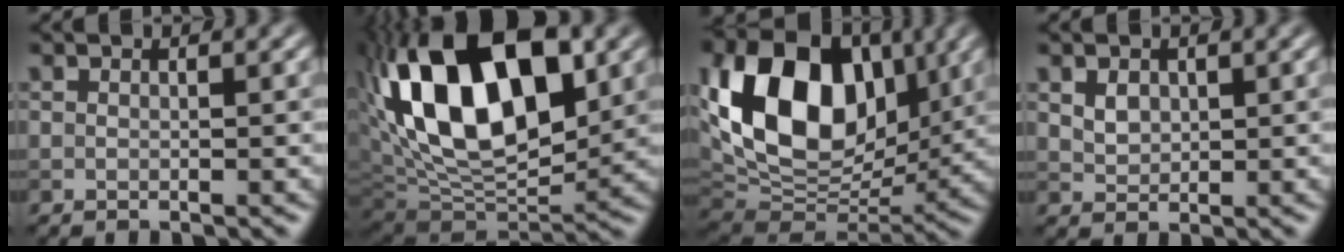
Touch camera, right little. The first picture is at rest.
{"total": 17.0, "force": [4.8, 9.1, 13.5], "torque": [-0.239, 0.016, 0.076]}
{"total": 14.2, "force": [3.5, 9.7, 9.7], "torque": [-0.167, 0.003, 0.058]}
{"total": 1.6, "force": [0.5, 1.3, 0.8], "torque": [-0.019, -0.001, 0.013]}